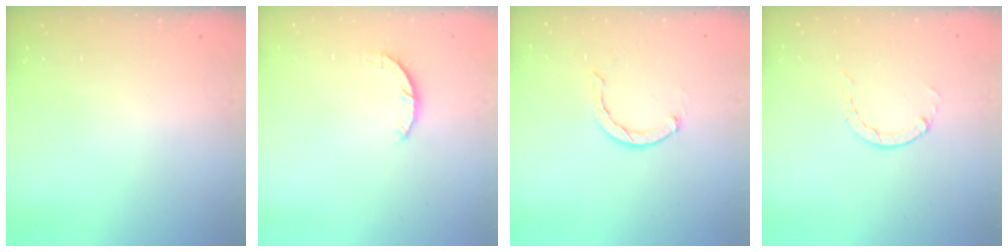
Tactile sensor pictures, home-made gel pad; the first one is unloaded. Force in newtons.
{"total": 3.0, "press": 3.0, "slide": 0.4}
{"total": 1.9, "press": 1.9, "slide": 0.3}
{"total": 0.6, "press": 0.6, "slide": 0.2}